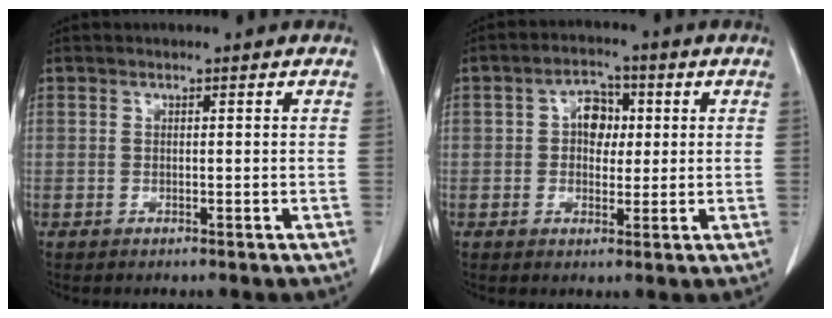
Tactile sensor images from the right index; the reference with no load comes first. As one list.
[{"total": 4.9, "force": [0.8, 3.4, 3.4], "torque": [-0.056, 0.015, 0.013]}]